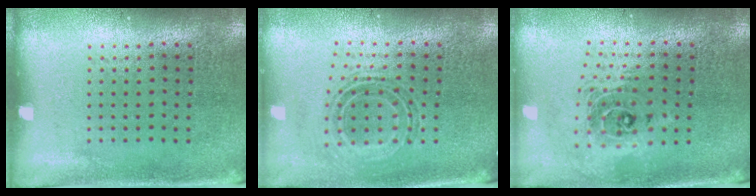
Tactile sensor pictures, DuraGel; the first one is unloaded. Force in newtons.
{"total": 0.7, "press": 0.7, "slide": 0.2}
{"total": 2.0, "press": 1.6, "slide": 1.3}